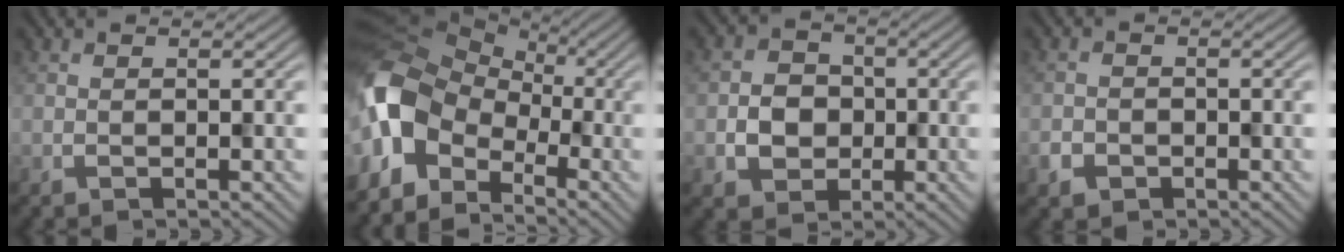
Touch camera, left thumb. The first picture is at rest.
{"total": 11.3, "force": [-3.6, 7.9, 7.2], "torque": [-0.173, -0.009, -0.089]}
{"total": 3.8, "force": [-0.6, 3.6, 1.2], "torque": [-0.019, -0.001, -0.015]}
{"total": 1.8, "force": [-1.1, 1.5, 0.2], "torque": [-0.003, -0.005, -0.023]}